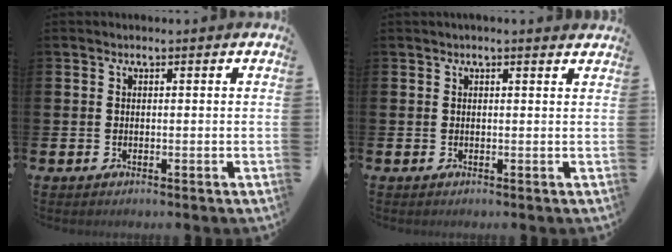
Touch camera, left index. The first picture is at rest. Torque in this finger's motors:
{"motor_torque": [1.08, -1.05, 0.41, 0.09]}